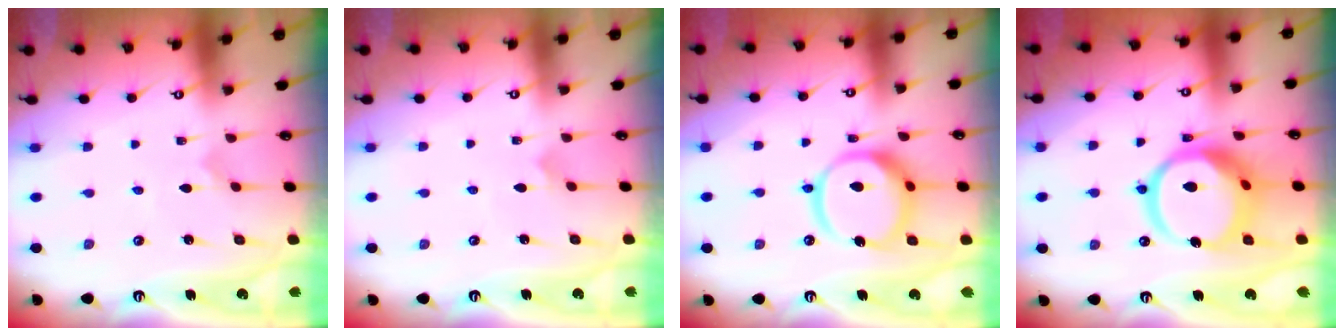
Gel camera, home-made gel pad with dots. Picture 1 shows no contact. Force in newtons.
{"total": 3.6, "press": 3.6, "slide": 0.2}
{"total": 15.2, "press": 15.1, "slide": 2.1}
{"total": 16.8, "press": 16.7, "slide": 1.8}